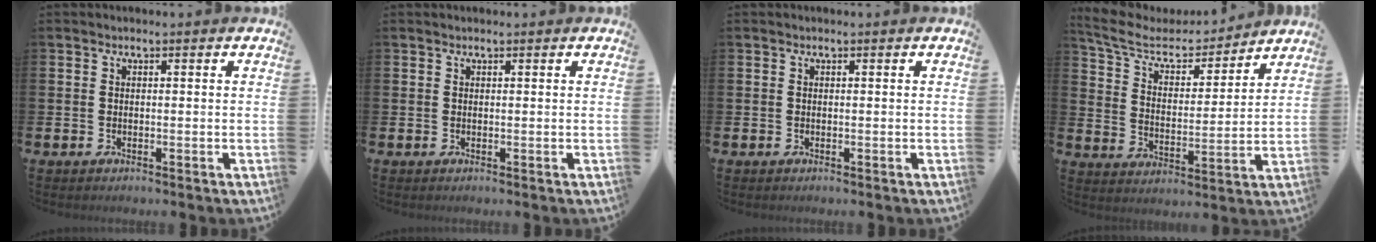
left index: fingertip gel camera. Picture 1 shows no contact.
{"total": 0.0}
{"total": 0.0}
{"total": 7.8, "force": [7.0, 3.0, 2.1], "torque": [-0.080, -0.048, 0.118]}